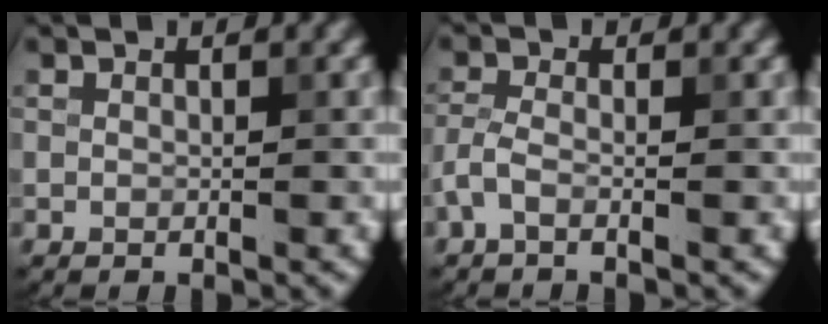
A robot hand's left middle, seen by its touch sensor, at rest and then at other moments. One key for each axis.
{"total": 1.8, "fx": -0.9, "fy": 0.7, "fz": 1.4, "tx": -0.036, "ty": 0.001, "tz": -0.026}